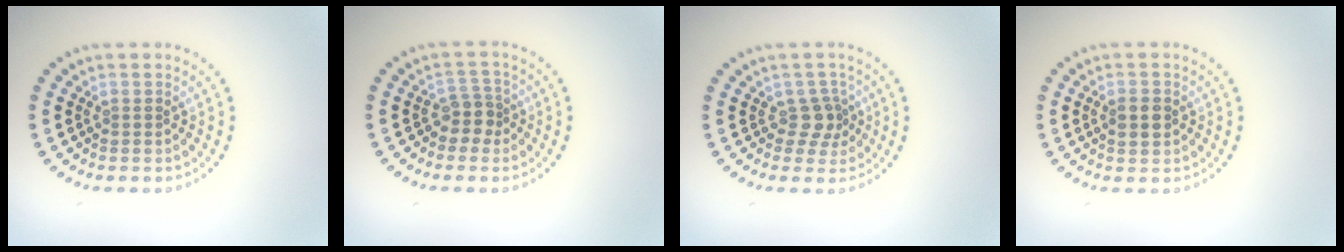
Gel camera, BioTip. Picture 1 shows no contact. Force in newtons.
{"total": 2.0, "press": 1.6, "slide": 1.3}
{"total": 2.0, "press": 1.6, "slide": 1.2}
{"total": 2.3, "press": 2.3, "slide": 0.1}